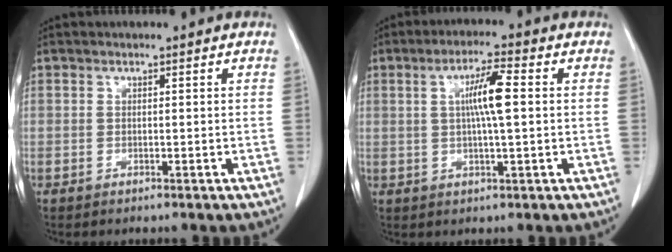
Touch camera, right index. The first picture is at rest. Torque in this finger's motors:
{"motor_torque": [0.21, 0.10, 0.19, 0.08]}